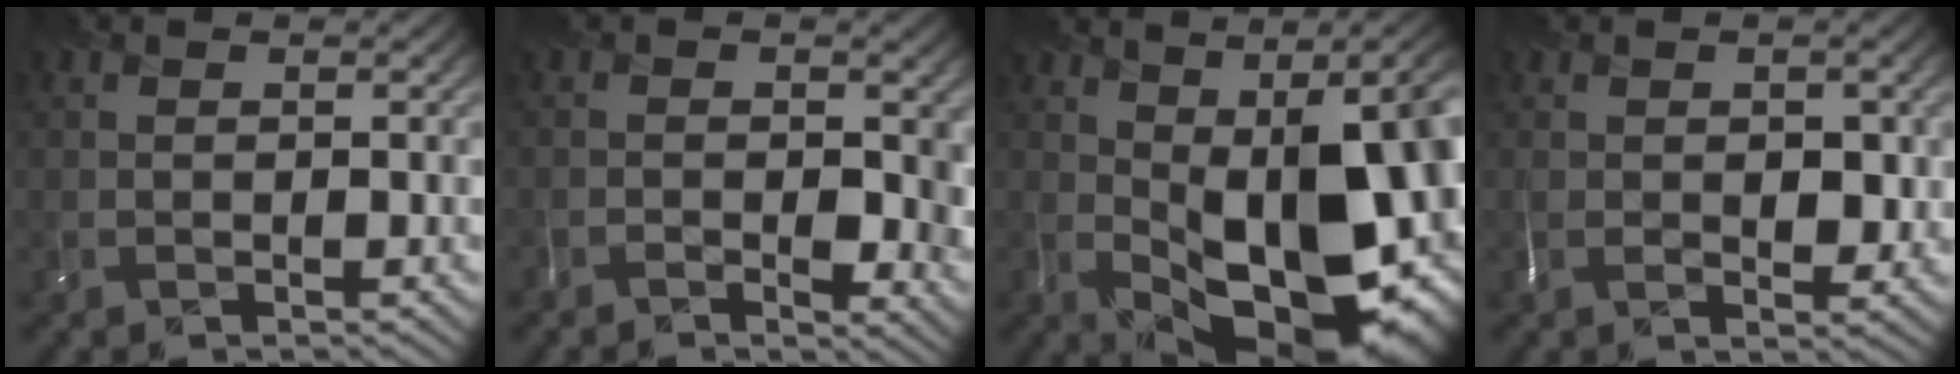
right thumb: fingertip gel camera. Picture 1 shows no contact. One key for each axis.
{"total": 7.1, "fx": -1.5, "fy": 3.9, "fz": 5.6, "tx": -0.081, "ty": -0.024, "tz": -0.017}
{"total": 17.3, "fx": -1.8, "fy": 7.6, "fz": 15.4, "tx": -0.208, "ty": -0.027, "tz": 0.005}
{"total": 3.1, "fx": 0.0, "fy": 1.5, "fz": 2.7, "tx": -0.046, "ty": -0.007, "tz": 0.007}